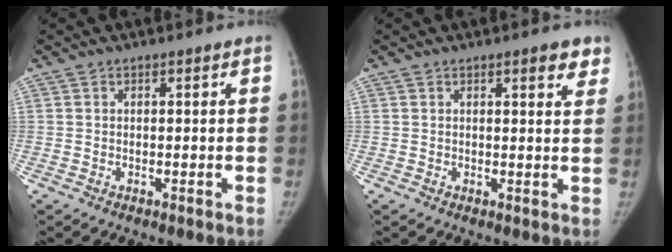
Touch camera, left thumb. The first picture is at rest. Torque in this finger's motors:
{"motor_torque": [-0.05, -0.01, 0.40, 0.30, -0.02]}